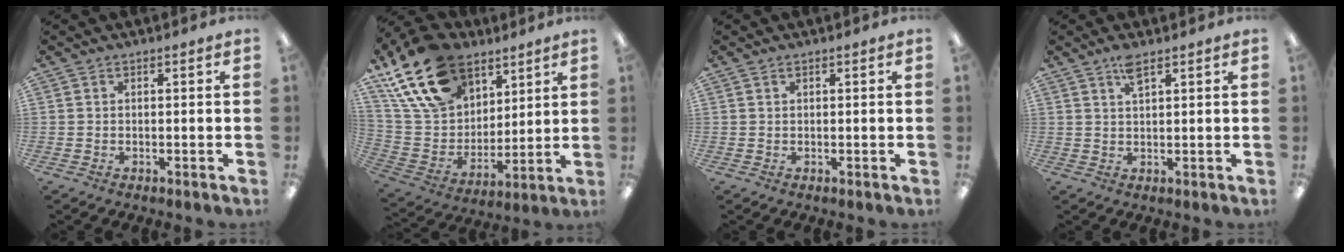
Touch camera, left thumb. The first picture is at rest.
{"total": 22.5, "force": [13.8, 14.0, 10.8], "torque": [-0.225, -0.061, 0.259]}
{"total": 0.7, "force": [0.4, 0.3, 0.4], "torque": [-0.010, 0.003, 0.006]}
{"total": 3.4, "force": [2.4, 0.9, 2.2], "torque": [-0.042, 0.000, 0.041]}